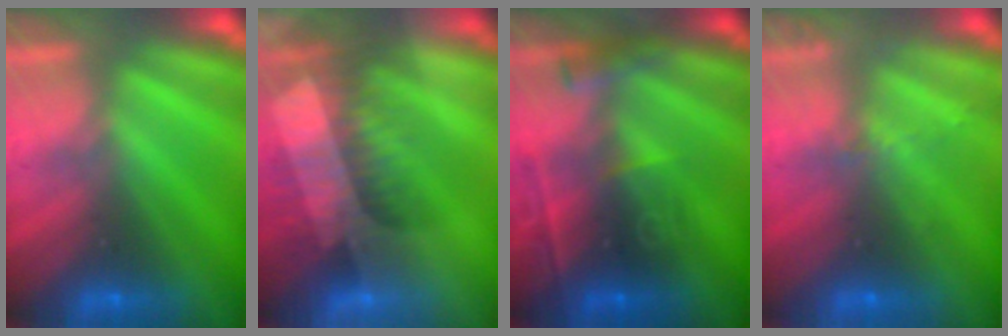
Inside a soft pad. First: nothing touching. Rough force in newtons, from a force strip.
{"total": 3.3}
{"total": 2.9}
{"total": 2.0}